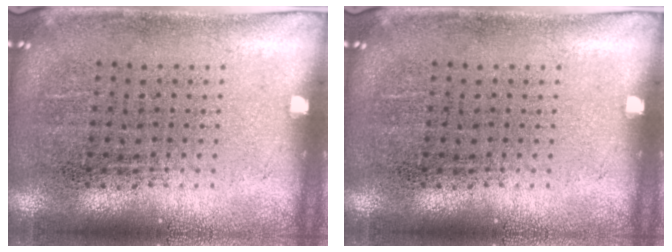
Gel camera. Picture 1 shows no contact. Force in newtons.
{"total": 0.0}